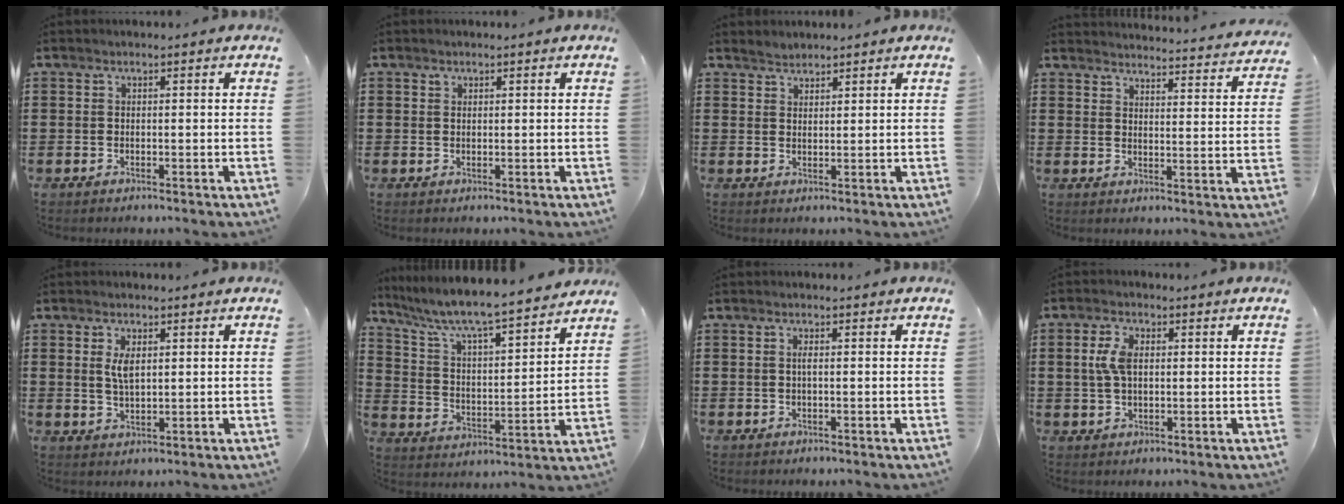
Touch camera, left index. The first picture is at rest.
{"total": 0.7, "force": [0.4, 0.4, 0.2], "torque": [-0.006, 0.001, 0.010]}
{"total": 1.5, "force": [1.4, 0.3, -0.2], "torque": [-0.001, 0.001, 0.028]}
{"total": 3.5, "force": [3.5, -0.4, -0.1], "torque": [-0.008, -0.032, 0.057]}
{"total": 3.4, "force": [1.2, 1.3, 2.9], "torque": [-0.063, 0.006, 0.019]}
{"total": 6.5, "force": [5.9, 0.3, 2.7], "torque": [-0.079, -0.047, 0.093]}
{"total": 0.8, "force": [0.0, 0.1, 0.8], "torque": [-0.017, -0.002, 0.000]}
{"total": 4.6, "force": [0.8, 2.4, 3.9], "torque": [-0.091, 0.009, 0.009]}